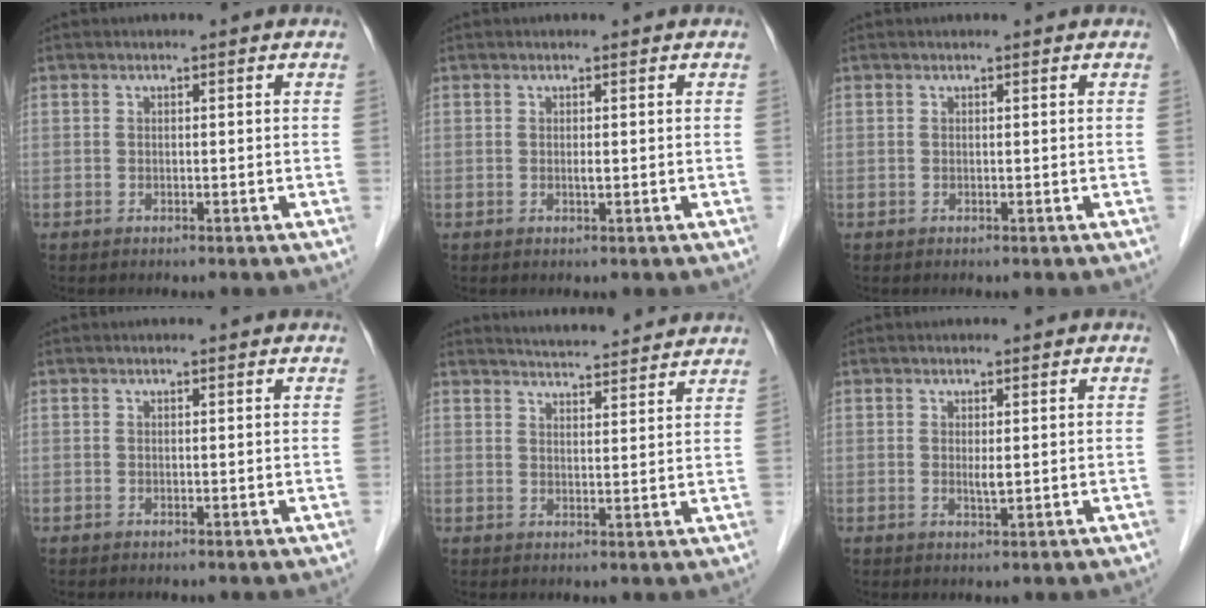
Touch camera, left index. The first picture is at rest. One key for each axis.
{"total": 0.5, "fx": -0.3, "fy": 0.0, "fz": 0.5, "tx": -0.011, "ty": -0.005, "tz": -0.005}
{"total": 0.0}
{"total": 1.1, "fx": 1.0, "fy": 0.0, "fz": 0.3, "tx": -0.011, "ty": 0.004, "tz": 0.010}
{"total": 10.7, "fx": 10.3, "fy": 0.7, "fz": 2.9, "tx": -0.046, "ty": 0.010, "tz": 0.132}
{"total": 1.2, "fx": 0.0, "fy": 0.1, "fz": 1.2, "tx": -0.026, "ty": -0.007, "tz": 0.003}